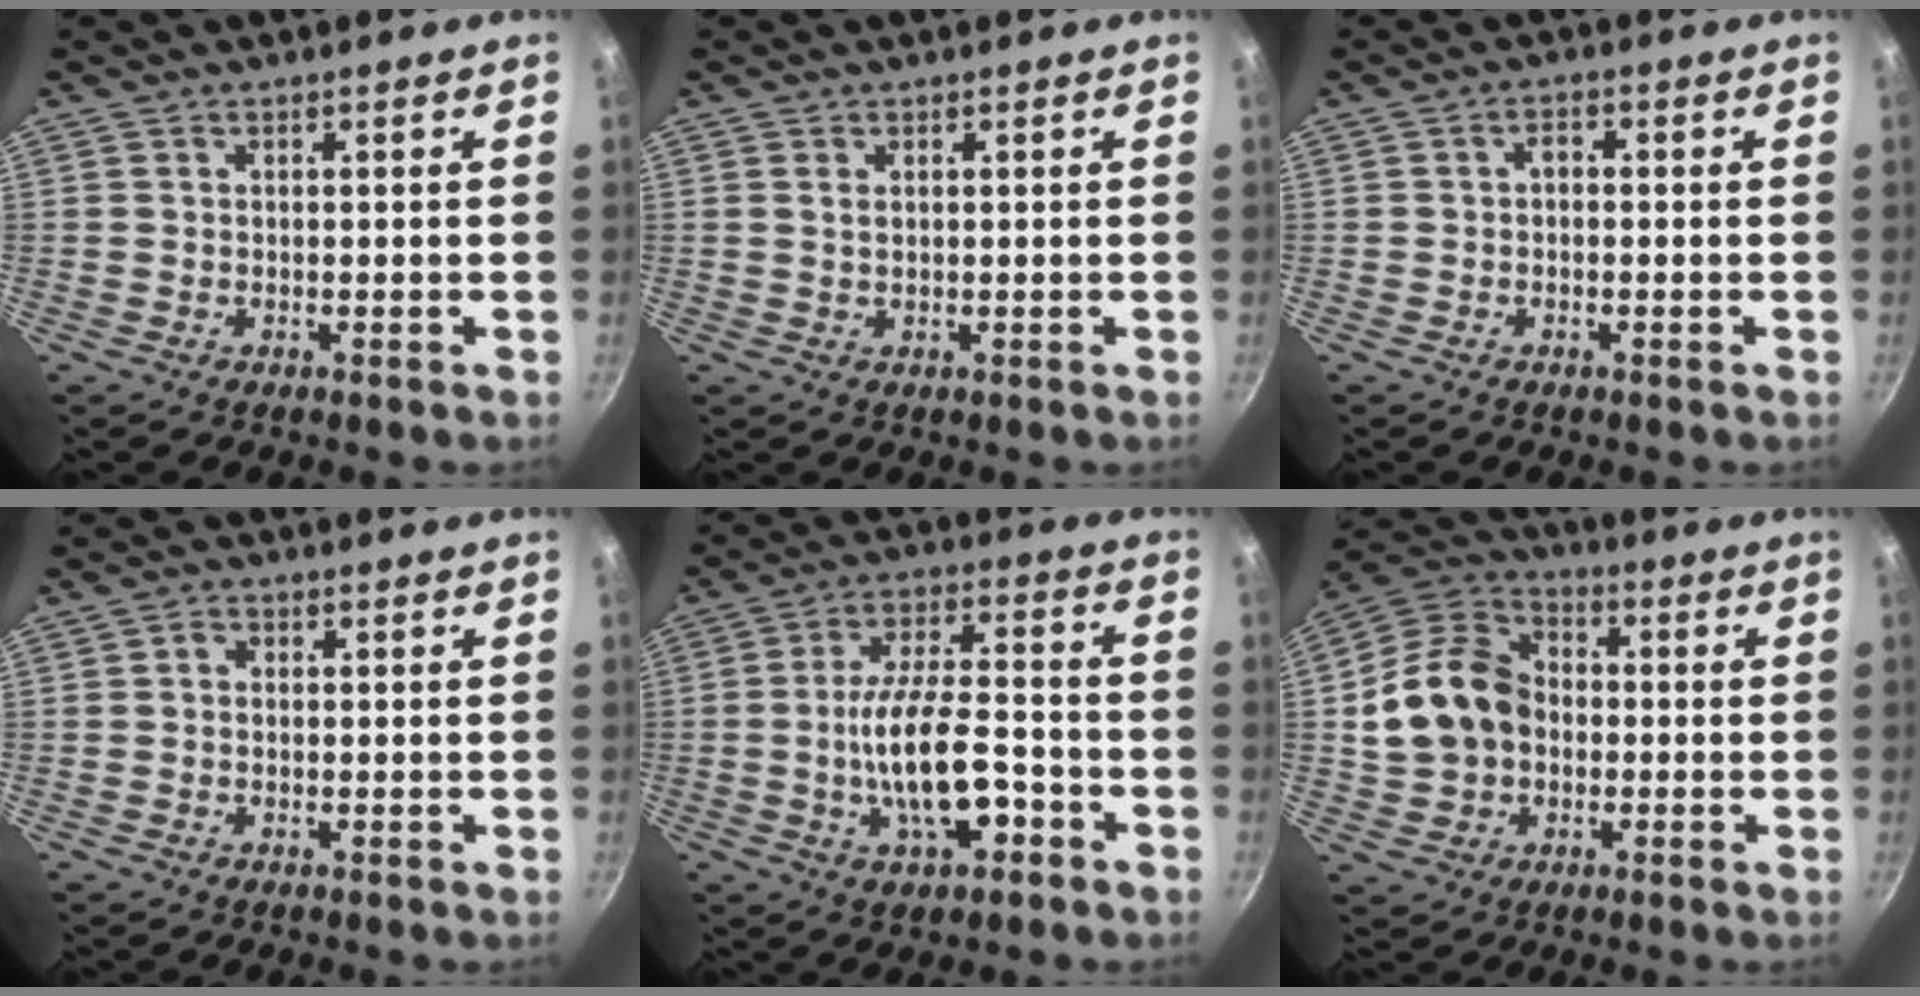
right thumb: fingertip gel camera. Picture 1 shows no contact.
{"total": 1.2, "force": [0.4, 0.7, 0.9], "torque": [-0.015, 0.001, 0.008]}
{"total": 1.7, "force": [-0.3, 1.1, 1.2], "torque": [-0.019, 0.011, -0.008]}
{"total": 1.4, "force": [0.0, 1.2, 0.8], "torque": [-0.013, 0.007, -0.003]}
{"total": 13.8, "force": [-4.3, 5.9, 11.8], "torque": [-0.194, 0.032, -0.073]}
{"total": 14.5, "force": [-0.4, 11.4, 8.9], "torque": [-0.140, 0.030, -0.019]}